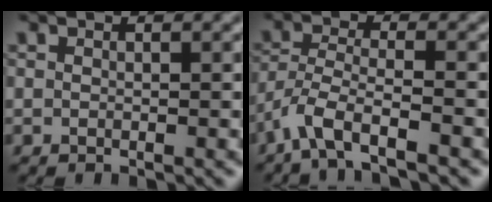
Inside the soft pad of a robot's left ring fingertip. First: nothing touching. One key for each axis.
{"total": 4.7, "fx": -3.4, "fy": 1.0, "fz": 3.1, "tx": -0.062, "ty": -0.003, "tz": -0.073}